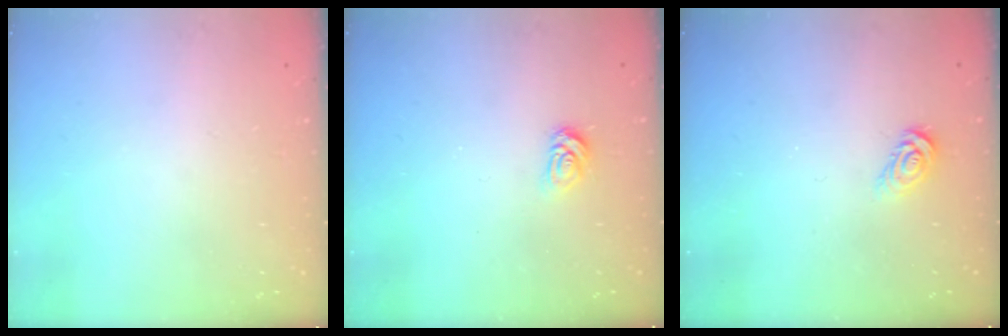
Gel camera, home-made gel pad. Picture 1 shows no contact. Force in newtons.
{"total": 4.6, "press": 4.5, "slide": 0.6}
{"total": 4.2, "press": 4.2, "slide": 0.5}